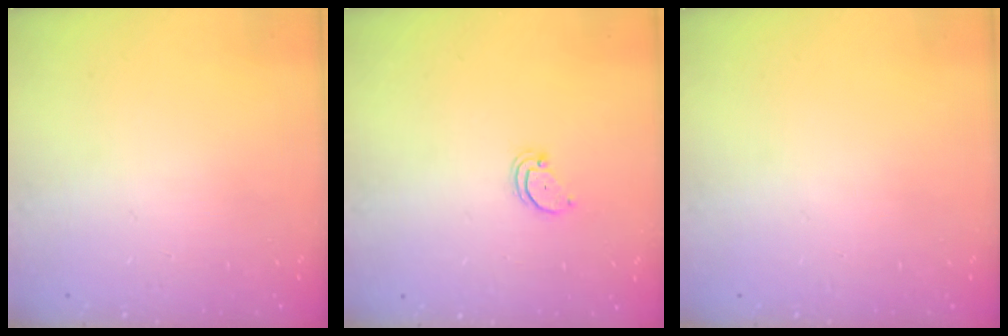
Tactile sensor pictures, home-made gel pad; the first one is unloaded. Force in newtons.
{"total": 1.5, "press": 1.5, "slide": 0.2}
{"total": 0.0}